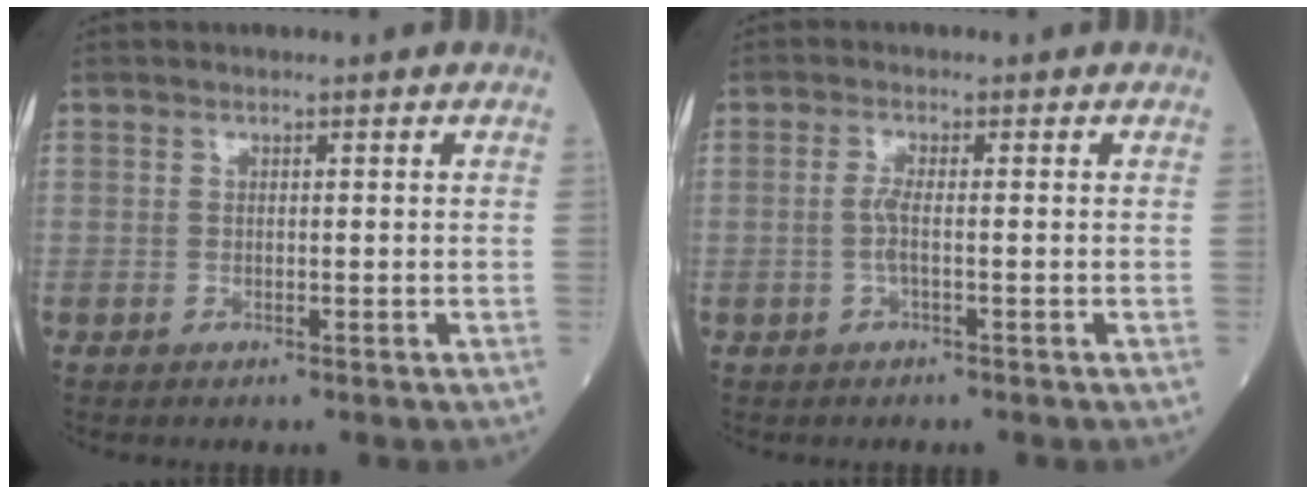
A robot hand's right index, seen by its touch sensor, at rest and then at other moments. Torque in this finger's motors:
{"motor_torque": [-0.03, -0.03, 0.01, 0.01]}